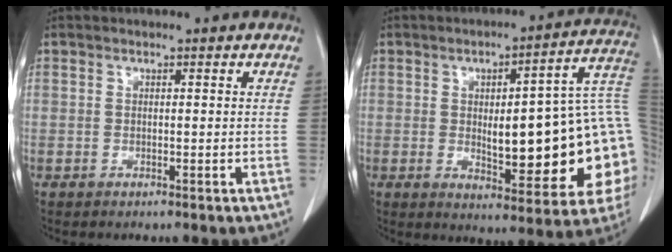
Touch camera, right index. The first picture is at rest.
{"total": 22.8, "force": [-1.0, 5.2, 22.2], "torque": [-0.221, 0.024, -0.003]}